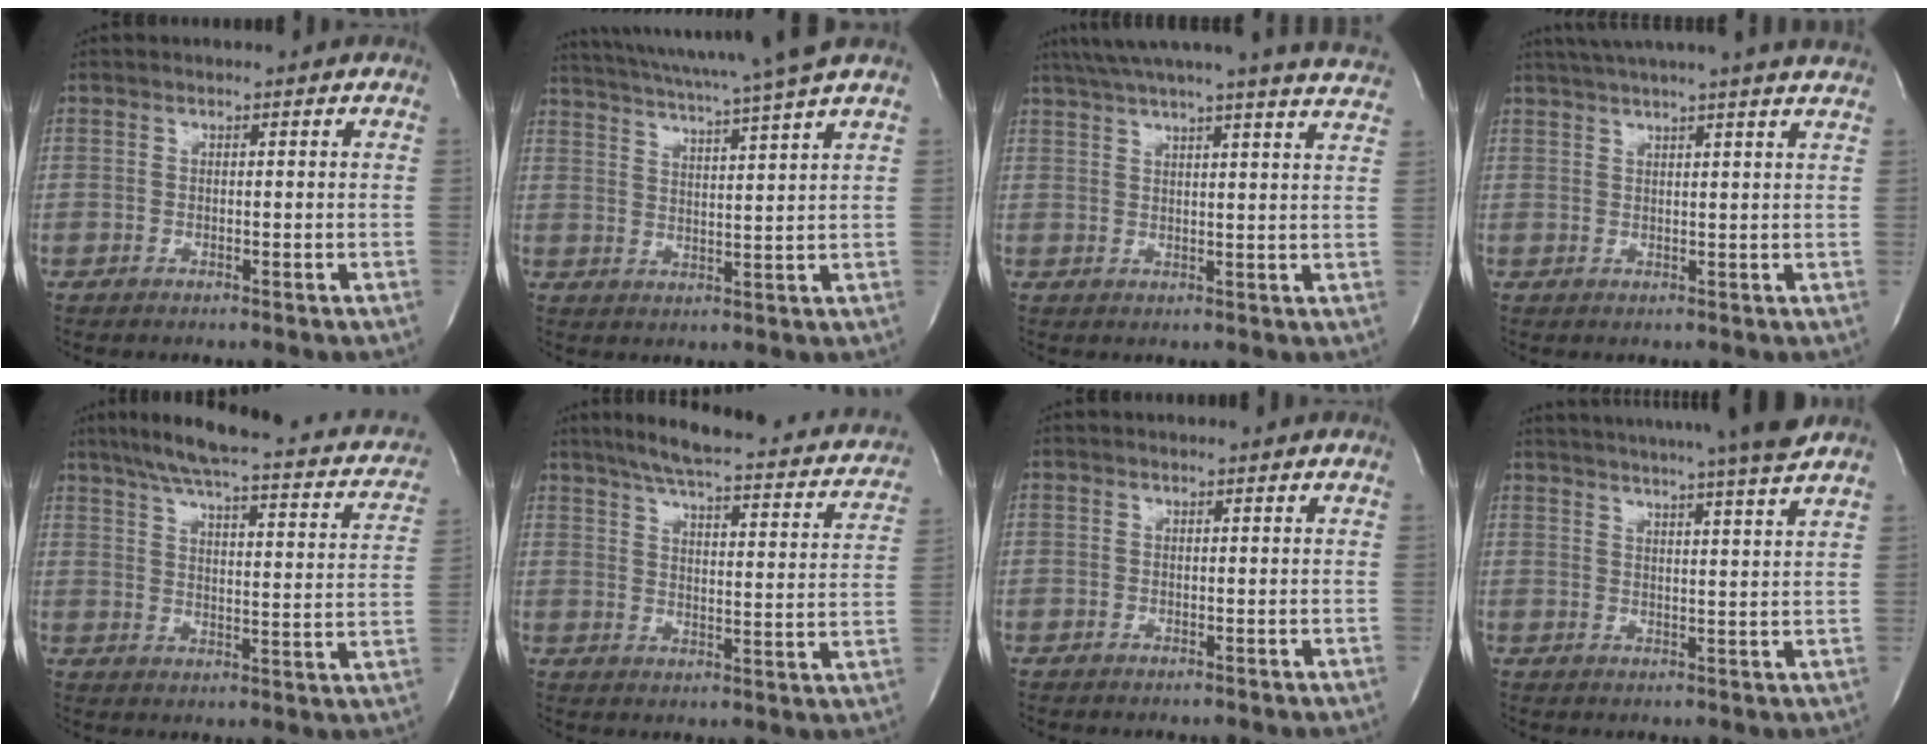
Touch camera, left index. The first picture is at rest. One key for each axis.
{"total": 13.4, "fx": 11.6, "fy": -2.3, "fz": 6.3, "tx": -0.115, "ty": -0.021, "tz": 0.167}
{"total": 20.9, "fx": 18.9, "fy": -0.7, "fz": 8.8, "tx": -0.139, "ty": -0.023, "tz": 0.234}
{"total": 14.4, "fx": 12.6, "fy": -1.2, "fz": 6.8, "tx": -0.120, "ty": 0.006, "tz": 0.159}
{"total": 24.2, "fx": 19.1, "fy": 5.5, "fz": 13.8, "tx": -0.198, "ty": 0.014, "tz": 0.230}
{"total": 24.7, "fx": 20.9, "fy": 4.7, "fz": 12.3, "tx": -0.174, "ty": -0.012, "tz": 0.249}
{"total": 0.0}
{"total": 17.6, "fx": 15.7, "fy": -1.3, "fz": 7.8, "tx": -0.137, "ty": -0.026, "tz": 0.210}